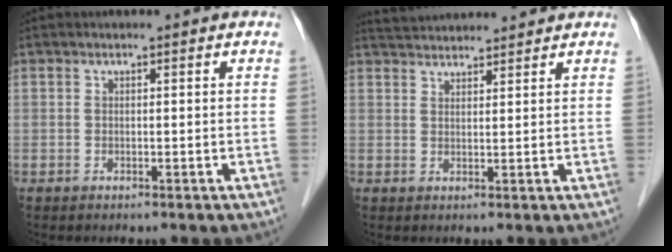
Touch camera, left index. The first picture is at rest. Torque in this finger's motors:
{"motor_torque": [0.03, -0.37, 0.04, 0.01]}